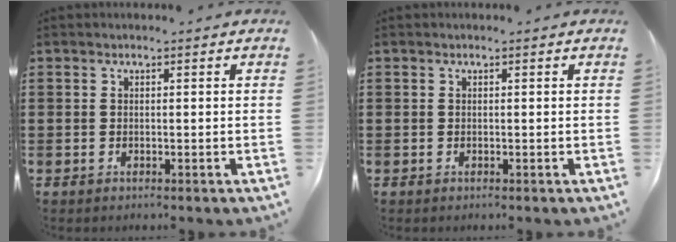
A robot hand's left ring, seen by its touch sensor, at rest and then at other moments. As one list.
[{"total": 0.0}]